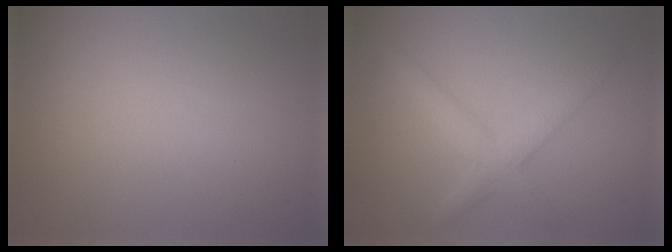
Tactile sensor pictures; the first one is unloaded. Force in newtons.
{"total": 3.0, "press": 3.0, "slide": 0.1}